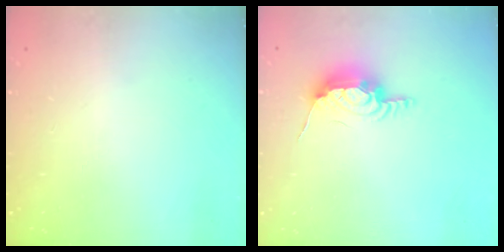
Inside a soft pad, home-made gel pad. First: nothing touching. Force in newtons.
{"total": 10.0, "press": 10.0, "slide": 1.0}